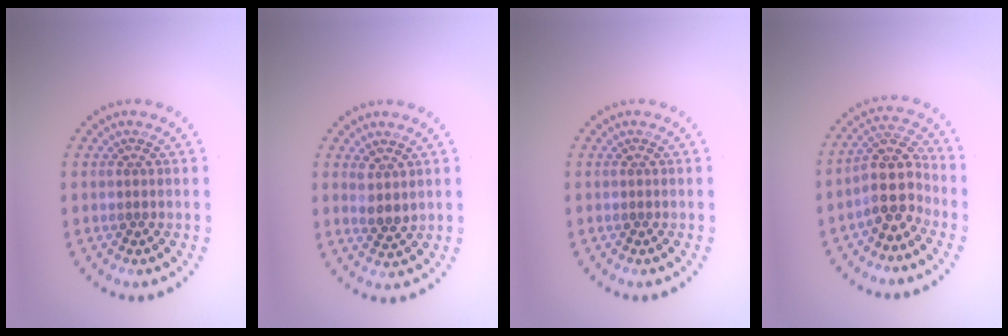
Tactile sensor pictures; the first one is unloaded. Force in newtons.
{"total": 1.9, "press": 1.6, "slide": 1.1}
{"total": 0.0}
{"total": 4.1, "press": 3.4, "slide": 2.2}